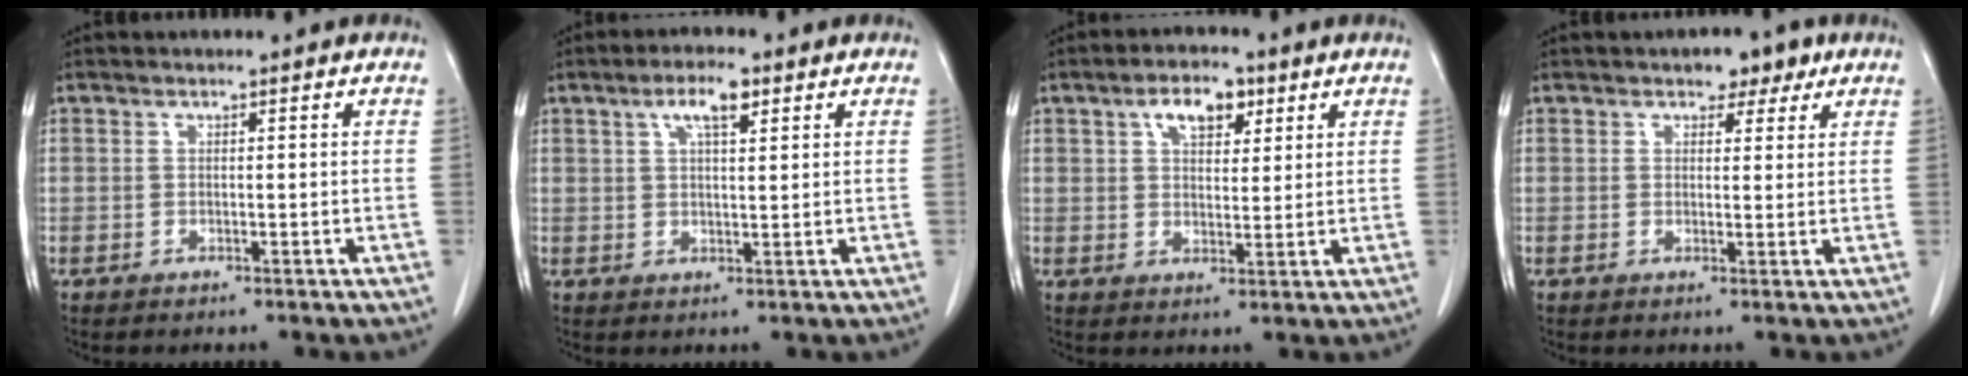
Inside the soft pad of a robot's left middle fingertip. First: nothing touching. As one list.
[{"total": 4.8, "force": [2.5, 1.1, 3.9], "torque": [-0.076, 0.006, 0.045]}, {"total": 5.7, "force": [2.9, 2.9, 4.0], "torque": [-0.068, 0.011, 0.049]}, {"total": 3.5, "force": [2.4, 2.0, 1.7], "torque": [-0.020, 0.005, 0.032]}]